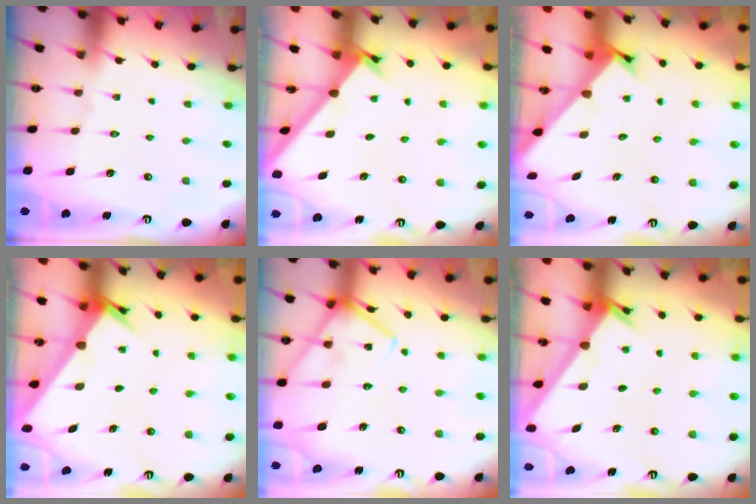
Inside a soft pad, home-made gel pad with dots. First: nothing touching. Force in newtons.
{"total": 1.8, "press": 1.8, "slide": 0.2}
{"total": 2.5, "press": 2.5, "slide": 0.3}
{"total": 2.8, "press": 2.8, "slide": 0.2}
{"total": 16.6, "press": 16.6, "slide": 1.1}
{"total": 2.3, "press": 2.3, "slide": 0.2}